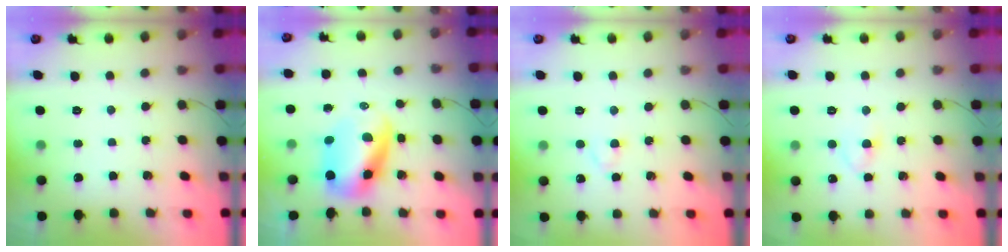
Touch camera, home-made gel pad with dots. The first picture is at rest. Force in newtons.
{"total": 7.7, "press": 7.3, "slide": 2.2}
{"total": 2.3, "press": 2.1, "slide": 1.0}
{"total": 3.3, "press": 3.0, "slide": 1.4}